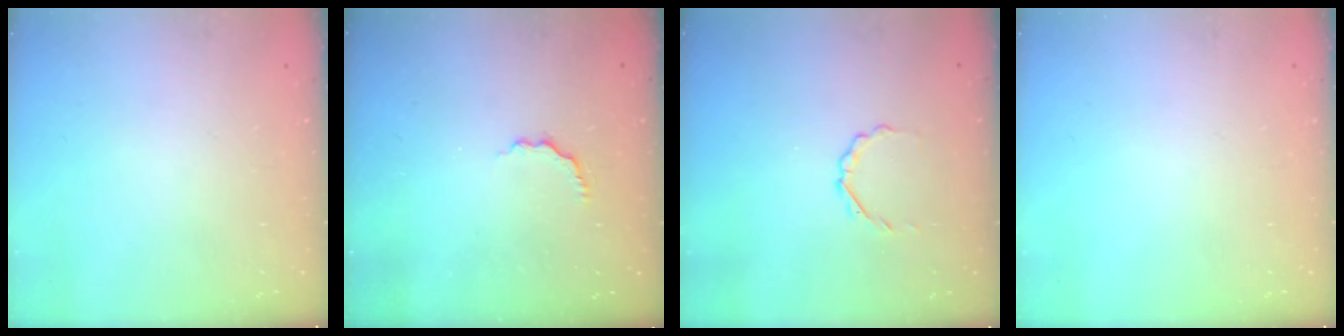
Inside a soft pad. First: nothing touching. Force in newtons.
{"total": 2.8, "press": 2.6, "slide": 0.9}
{"total": 2.1, "press": 2.0, "slide": 0.8}
{"total": 0.0}